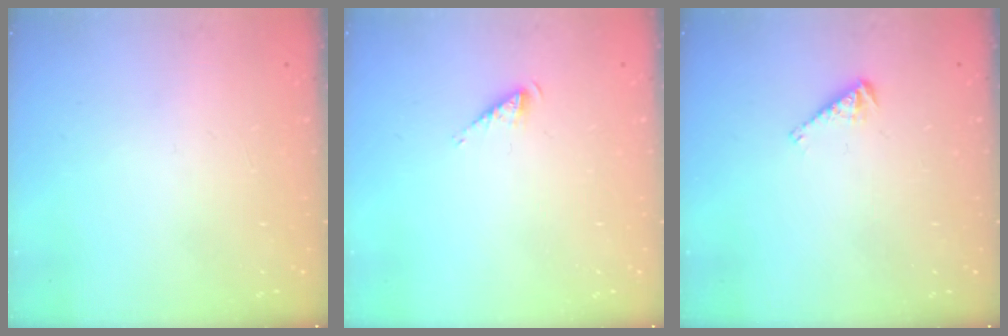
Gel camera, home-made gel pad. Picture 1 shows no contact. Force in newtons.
{"total": 2.7, "press": 2.7, "slide": 0.4}
{"total": 3.3, "press": 3.3, "slide": 0.6}